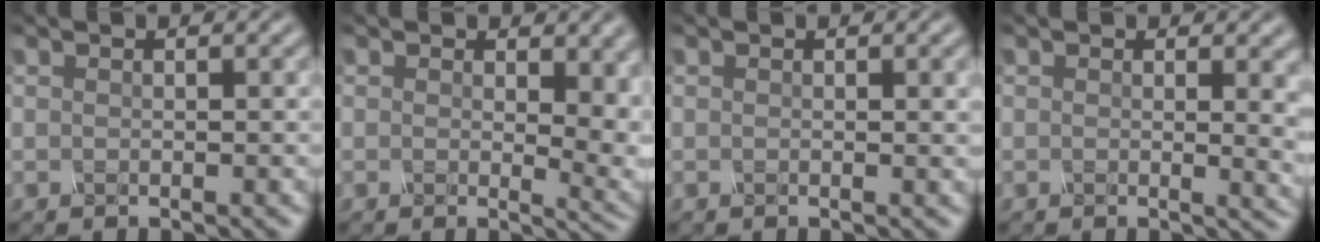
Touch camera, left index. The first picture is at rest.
{"total": 6.3, "force": [1.2, 3.4, 5.1], "torque": [-0.053, -0.012, 0.021]}
{"total": 1.2, "force": [0.2, 0.2, 1.1], "torque": [-0.012, 0.000, 0.001]}
{"total": 4.1, "force": [0.6, 1.7, 3.7], "torque": [-0.025, -0.004, 0.009]}